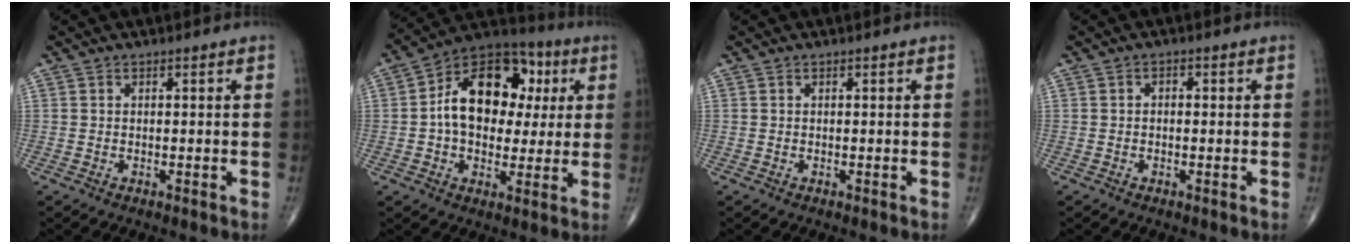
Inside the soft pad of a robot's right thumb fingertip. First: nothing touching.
{"total": 18.1, "force": [2.7, 12.3, 13.0], "torque": [-0.160, 0.023, 0.033]}
{"total": 0.0}
{"total": 1.2, "force": [0.1, 0.7, 0.9], "torque": [-0.013, 0.005, -0.002]}